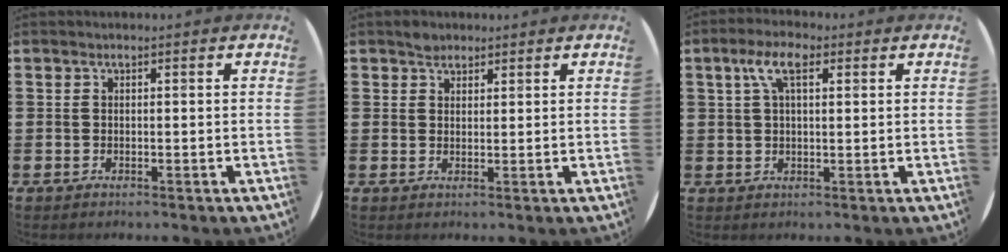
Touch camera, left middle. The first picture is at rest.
{"total": 1.7, "force": [1.5, 0.8, 0.0], "torque": [0.006, -0.002, 0.028]}
{"total": 5.1, "force": [2.4, 2.0, 4.0], "torque": [-0.087, 0.011, 0.041]}